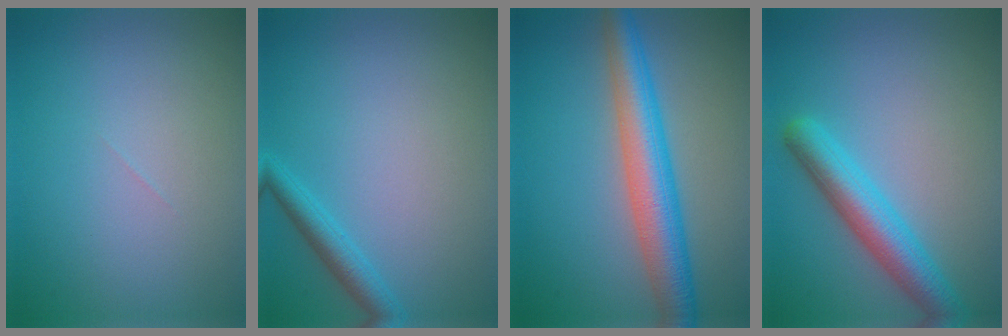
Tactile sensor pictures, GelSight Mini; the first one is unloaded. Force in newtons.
{"total": 2.2, "press": 2.2, "slide": 0.1}
{"total": 6.3, "press": 6.3, "slide": 0.1}
{"total": 4.9, "press": 4.9, "slide": 0.2}